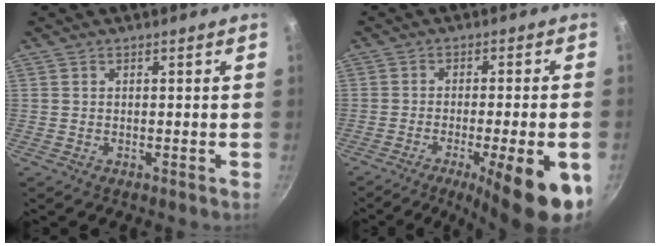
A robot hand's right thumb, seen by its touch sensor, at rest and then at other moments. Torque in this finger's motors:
{"motor_torque": [2.52, 2.51, 1.36, -1.41, 0.52]}